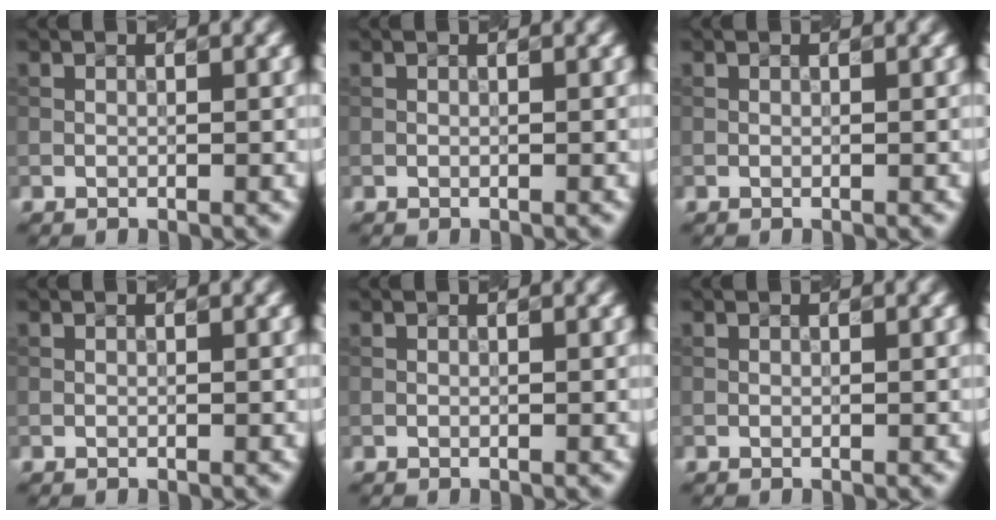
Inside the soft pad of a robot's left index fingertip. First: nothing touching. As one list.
[{"total": 0.0}, {"total": 0.0}, {"total": 0.0}, {"total": 0.0}, {"total": 0.0}]